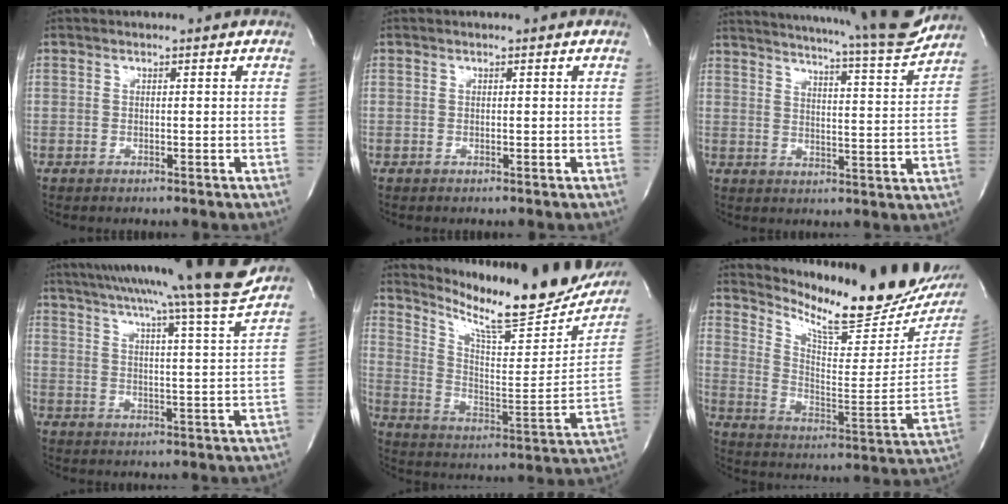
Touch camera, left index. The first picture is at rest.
{"total": 0.0}
{"total": 19.9, "force": [18.2, 0.0, 7.9], "torque": [-0.125, -0.052, 0.234]}
{"total": 20.2, "force": [17.9, -2.9, 9.1], "torque": [-0.150, -0.057, 0.244]}
{"total": 23.6, "force": [20.1, 3.0, 12.0], "torque": [-0.200, -0.055, 0.286]}
{"total": 21.6, "force": [19.4, 3.0, 9.0], "torque": [-0.156, -0.080, 0.274]}